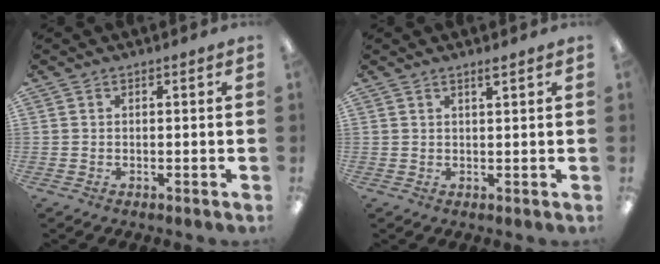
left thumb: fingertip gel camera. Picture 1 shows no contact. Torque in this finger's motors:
{"motor_torque": [-0.34, -0.21, -0.25, 0.22, 0.02]}